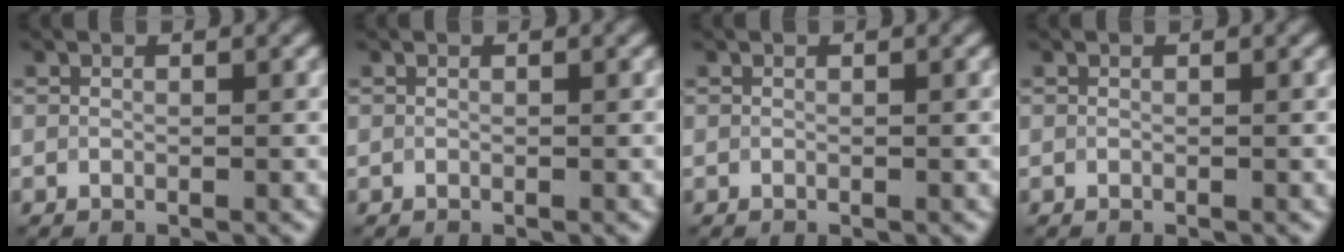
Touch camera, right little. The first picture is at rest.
{"total": 0.0}
{"total": 0.0}
{"total": 0.0}